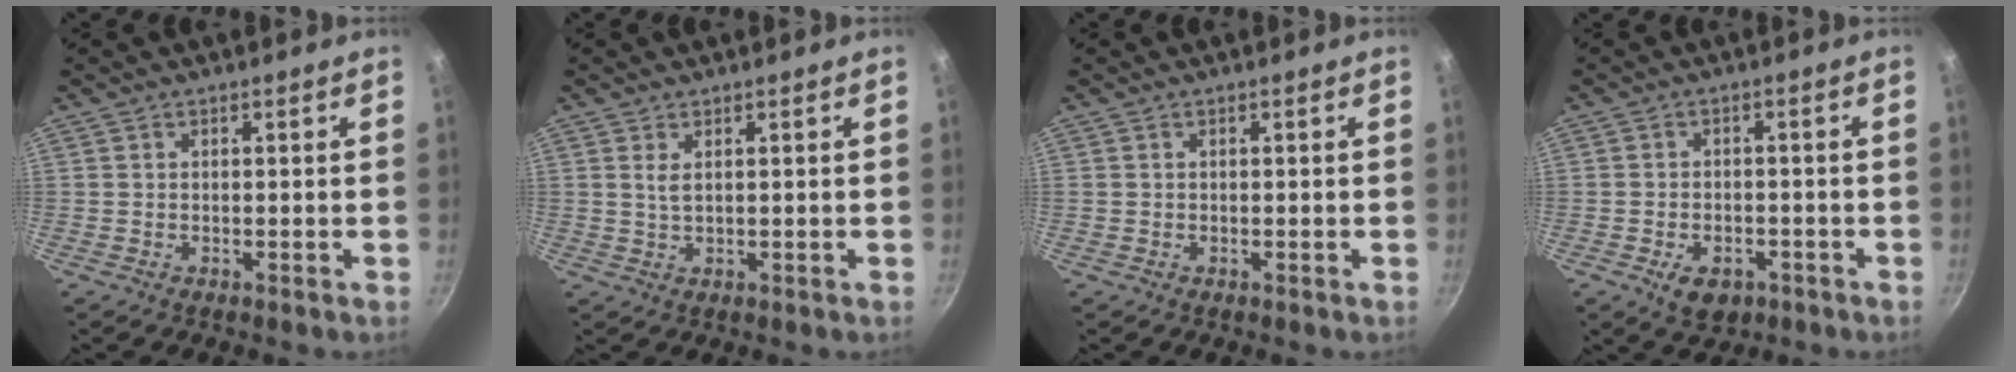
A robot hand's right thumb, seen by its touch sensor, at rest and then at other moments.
{"total": 1.9, "force": [0.7, 0.8, 1.5], "torque": [-0.030, -0.005, 0.015]}
{"total": 0.0}
{"total": 5.9, "force": [-2.8, 3.8, 3.5], "torque": [-0.044, 0.013, -0.035]}